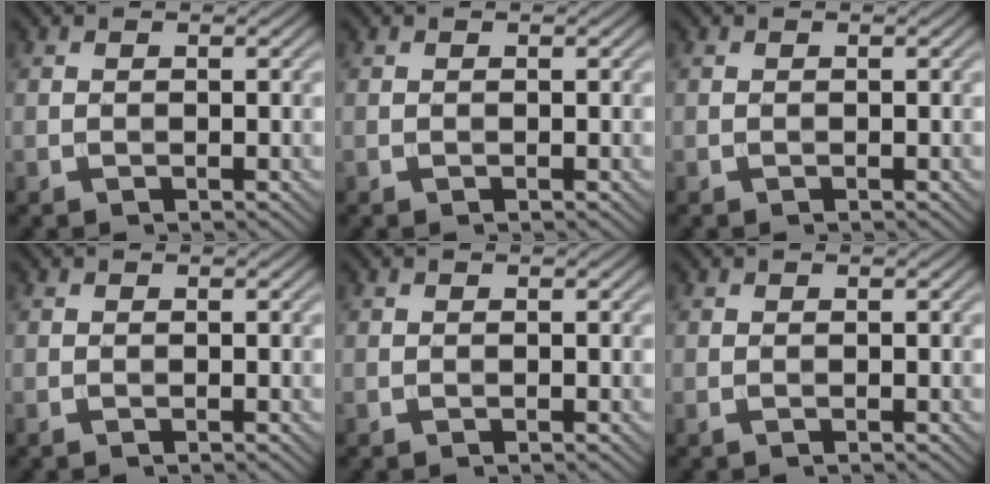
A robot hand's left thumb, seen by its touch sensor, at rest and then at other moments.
{"total": 0.0}
{"total": 0.0}
{"total": 0.0}
{"total": 0.0}
{"total": 0.0}